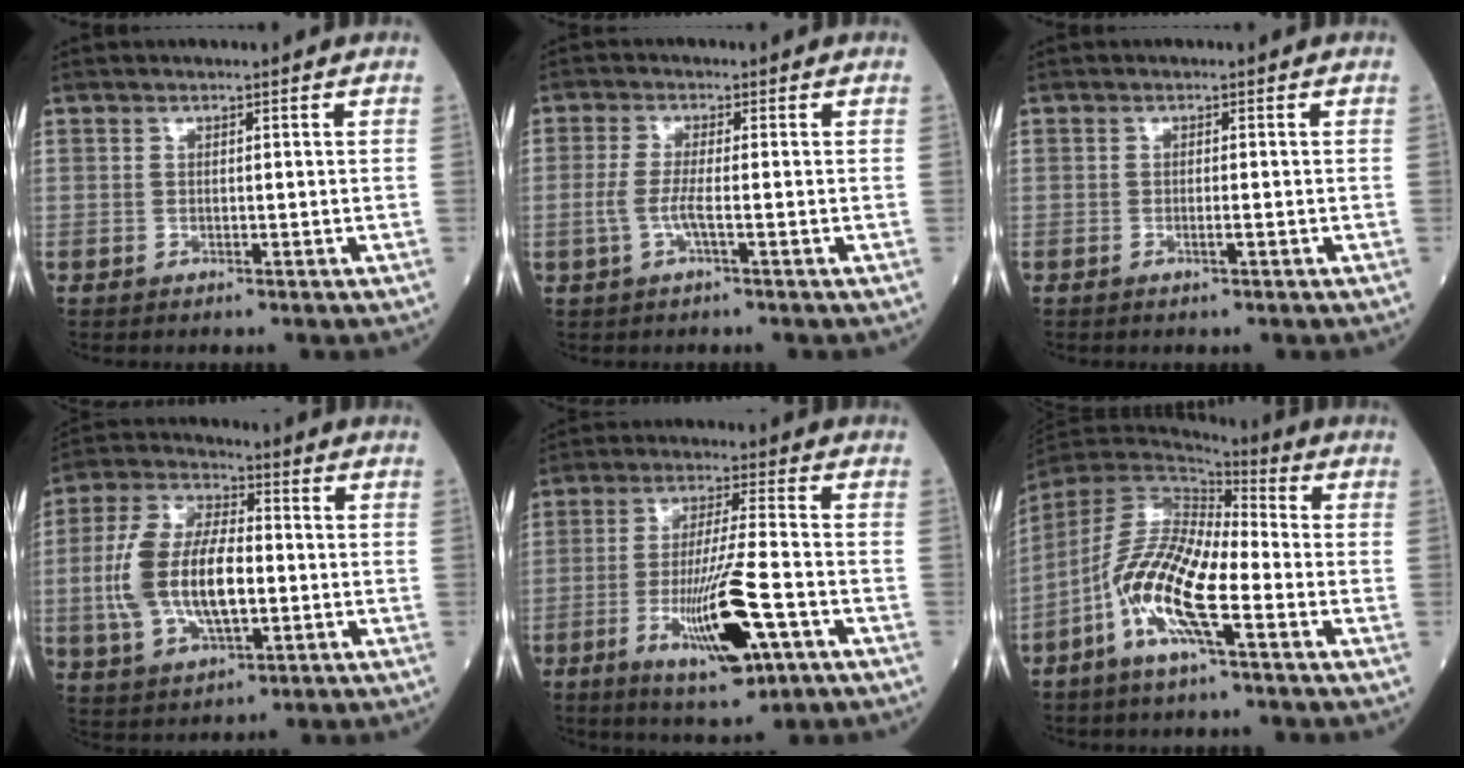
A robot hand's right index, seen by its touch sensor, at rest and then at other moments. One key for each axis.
{"total": 3.4, "fx": -0.9, "fy": 0.4, "fz": 3.3, "tx": -0.075, "ty": -0.003, "tz": -0.022}
{"total": 1.0, "fx": -0.4, "fy": 0.0, "fz": 0.9, "tx": -0.019, "ty": -0.001, "tz": -0.006}
{"total": 14.7, "fx": -1.4, "fy": 6.4, "fz": 13.1, "tx": -0.278, "ty": 0.012, "tz": -0.023}
{"total": 13.0, "fx": -4.8, "fy": 1.3, "fz": 12.0, "tx": -0.221, "ty": -0.019, "tz": -0.078}
{"total": 13.4, "fx": -4.8, "fy": 2.7, "fz": 12.2, "tx": -0.254, "ty": -0.005, "tz": -0.099}